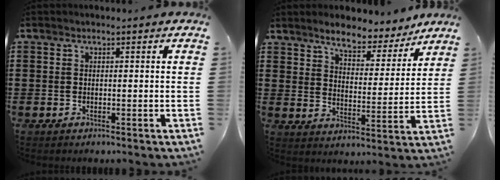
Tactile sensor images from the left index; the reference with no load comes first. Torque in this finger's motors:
{"motor_torque": [2.14, 0.00, 0.19, 0.11]}